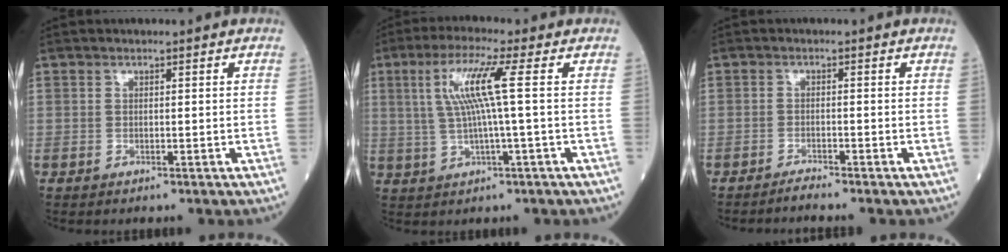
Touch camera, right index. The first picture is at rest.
{"total": 7.8, "force": [1.5, -0.9, 7.6], "torque": [-0.156, 0.013, 0.033]}
{"total": 1.8, "force": [-1.6, -0.7, 0.3], "torque": [-0.006, -0.002, -0.032]}